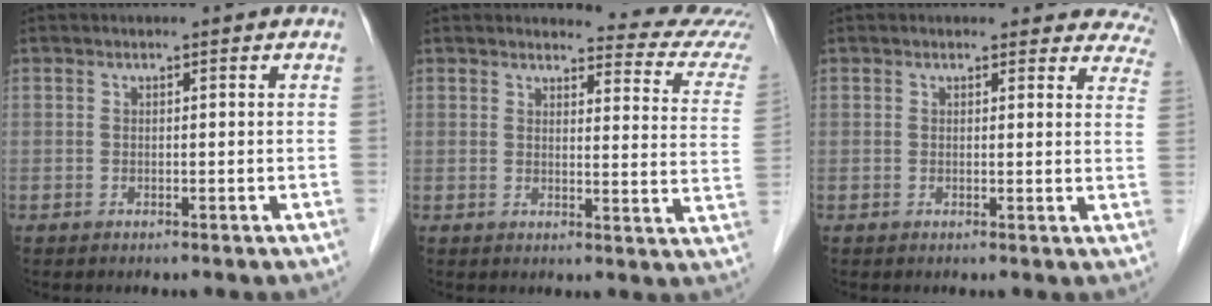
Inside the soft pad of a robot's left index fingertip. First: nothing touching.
{"total": 11.0, "force": [10.9, 0.1, 1.2], "torque": [0.002, -0.084, 0.094]}
{"total": 10.0, "force": [9.4, 3.4, 1.2], "torque": [0.040, -0.023, 0.061]}